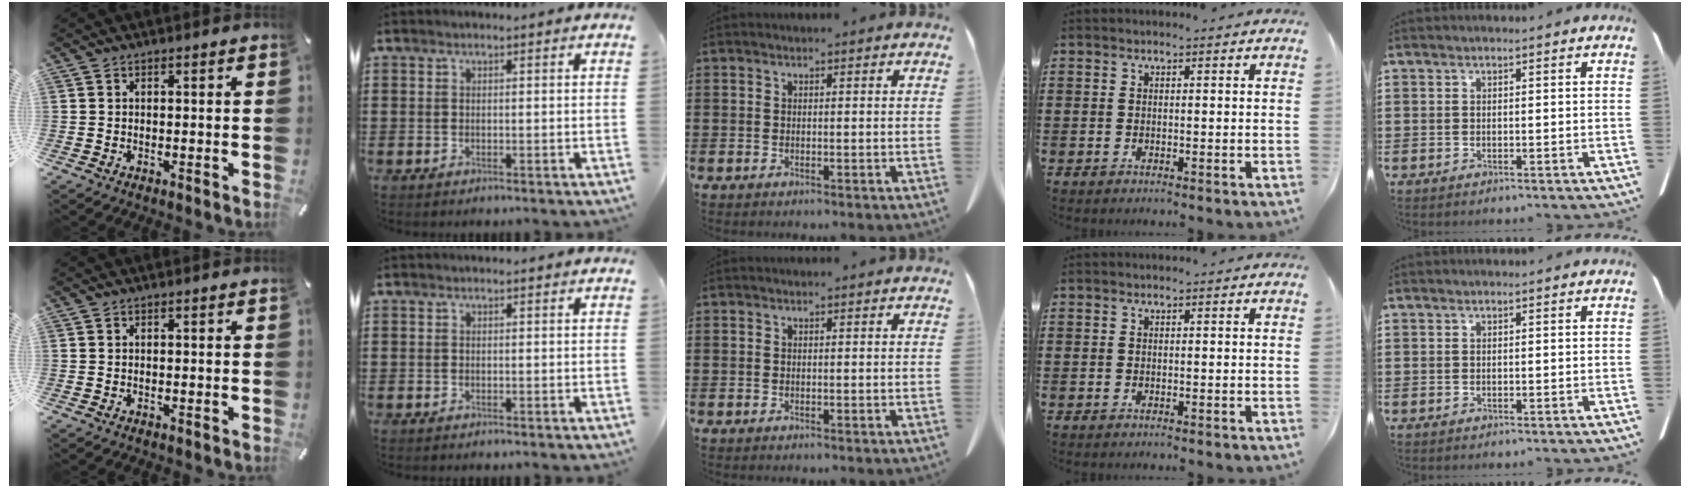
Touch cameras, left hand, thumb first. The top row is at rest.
{}